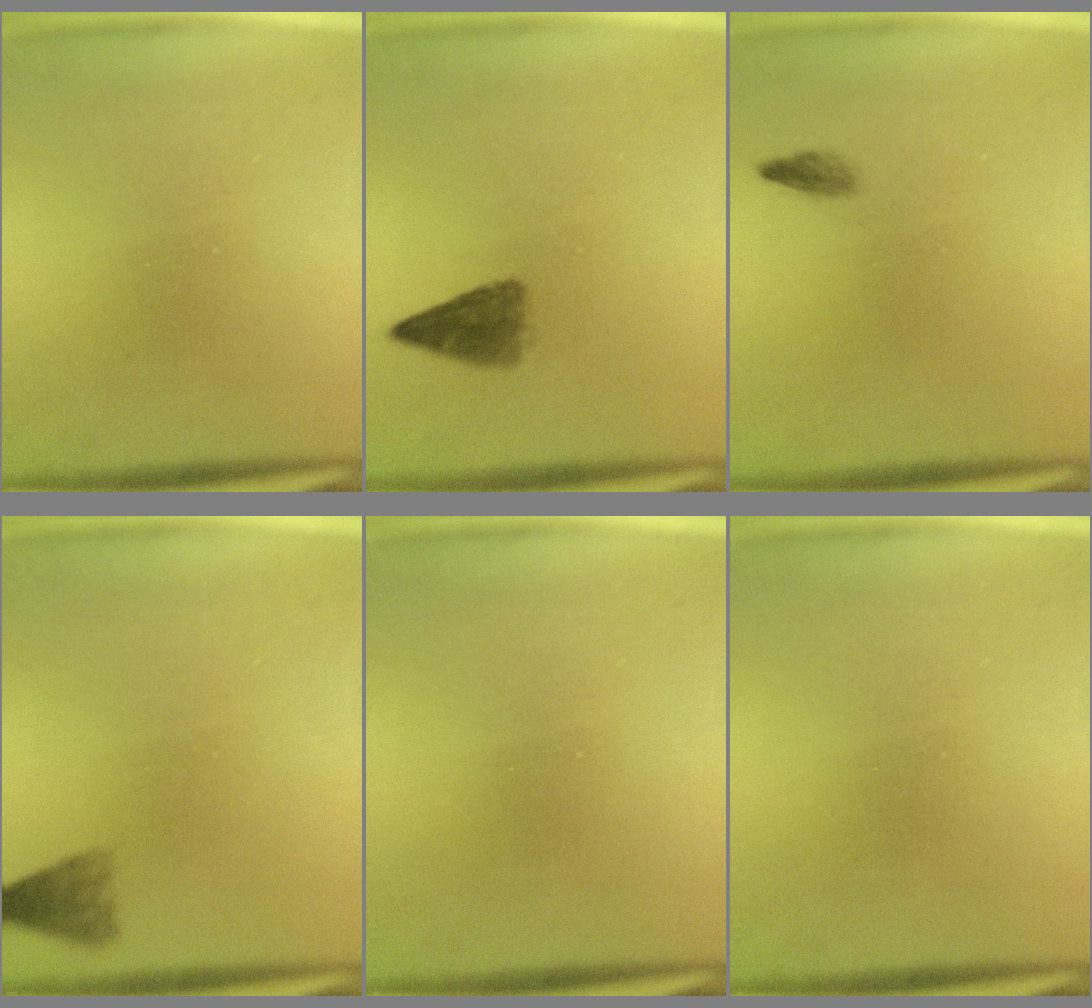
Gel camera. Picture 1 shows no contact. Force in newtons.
{"total": 2.7}
{"total": 0.9}
{"total": 2.9}
{"total": 0.0}
{"total": 0.0}